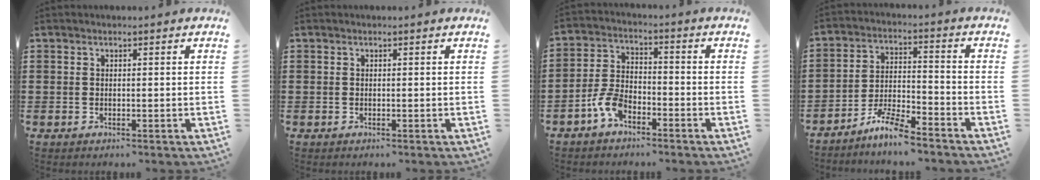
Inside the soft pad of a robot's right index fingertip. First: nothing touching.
{"total": 0.0}
{"total": 5.8, "force": [-3.5, 2.9, 3.6], "torque": [-0.097, 0.003, -0.073]}
{"total": 6.5, "force": [-5.8, 0.4, 3.0], "torque": [-0.070, -0.004, -0.113]}